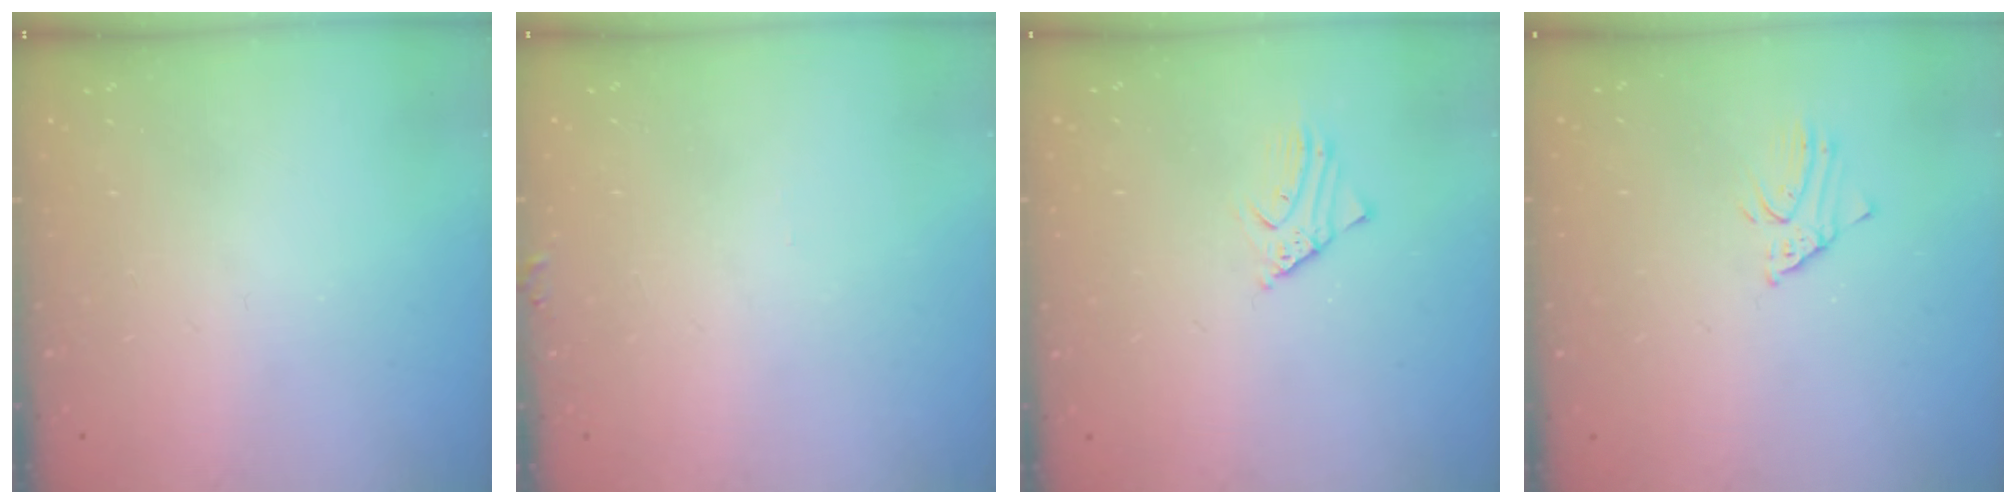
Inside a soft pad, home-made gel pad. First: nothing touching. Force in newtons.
{"total": 3.6, "press": 3.6, "slide": 0.3}
{"total": 2.7, "press": 2.6, "slide": 0.2}
{"total": 2.3, "press": 2.3, "slide": 0.1}